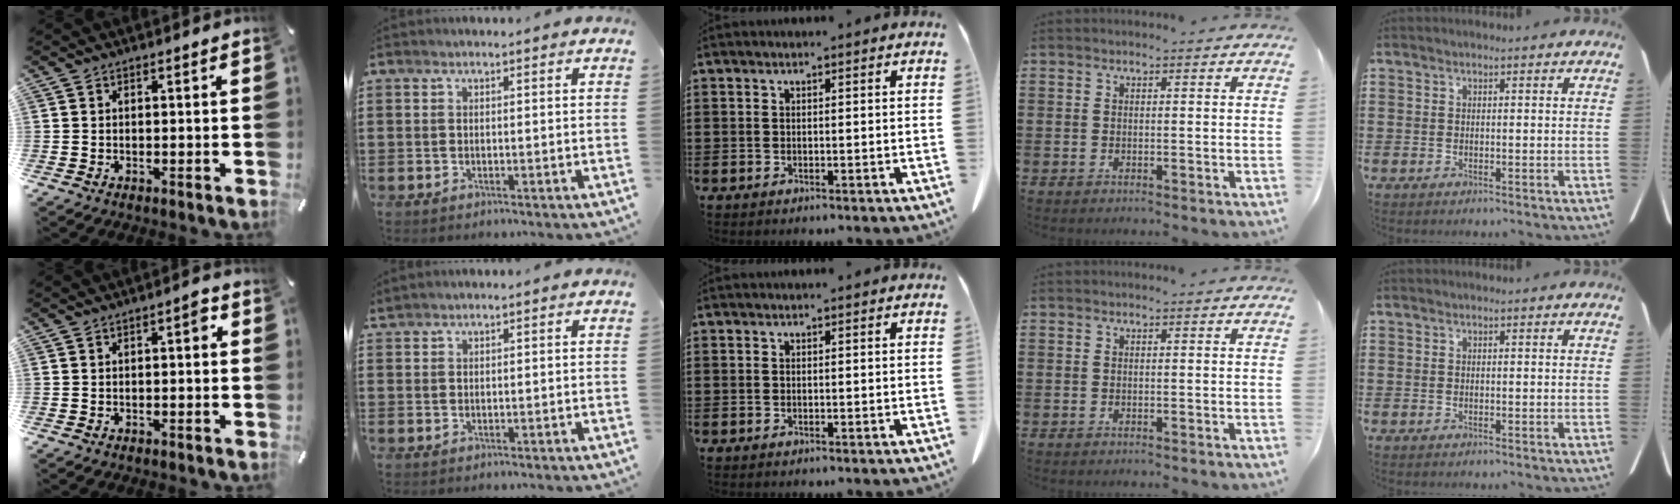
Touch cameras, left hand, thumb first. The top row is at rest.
{"thumb": {"total": 2.5, "force": [-0.2, 1.1, 2.3], "torque": [-0.037, 0.010, -0.011]}, "index": {"total": 0.7, "force": [0.7, 0.0, 0.0], "torque": [-0.001, -0.001, 0.015]}}